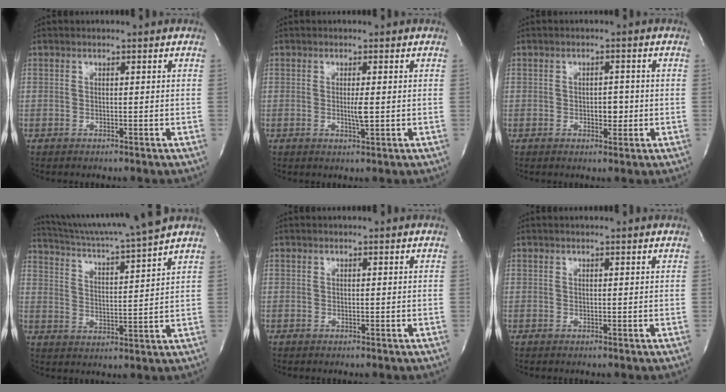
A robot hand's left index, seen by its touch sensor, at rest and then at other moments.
{"total": 1.9, "force": [-0.3, 0.1, 1.9], "torque": [-0.038, -0.009, -0.005]}
{"total": 2.4, "force": [-0.7, 1.3, 1.9], "torque": [-0.026, -0.003, -0.007]}
{"total": 13.9, "force": [12.7, -2.1, 5.2], "torque": [-0.100, -0.021, 0.199]}
{"total": 0.0}
{"total": 1.3, "force": [1.2, 0.0, 0.5], "torque": [-0.011, 0.011, 0.016]}